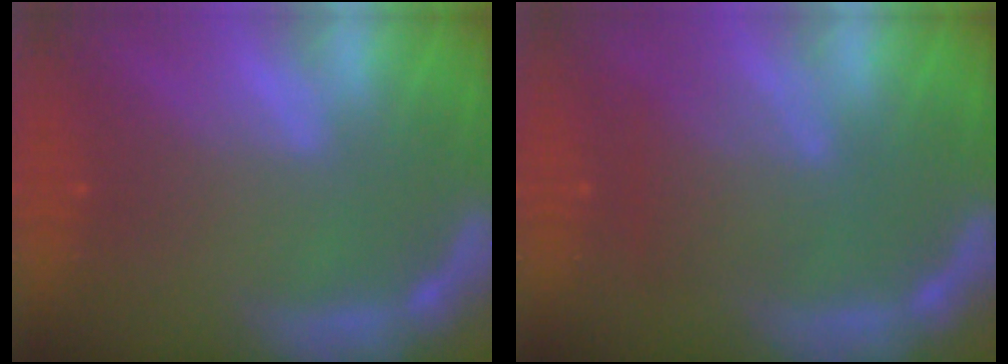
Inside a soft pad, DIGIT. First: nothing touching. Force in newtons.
{"total": 4.0}